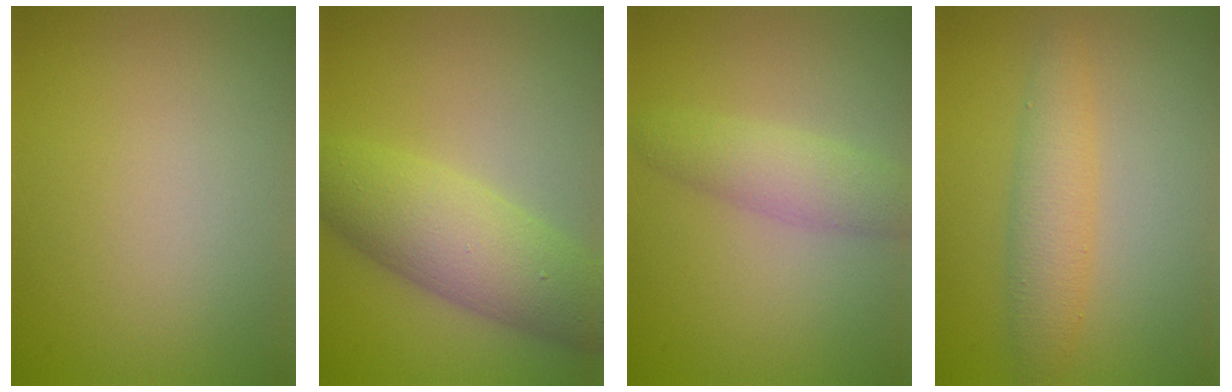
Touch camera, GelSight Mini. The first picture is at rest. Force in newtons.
{"total": 6.9, "press": 6.9, "slide": 0.1}
{"total": 3.3, "press": 3.3, "slide": 0.1}
{"total": 3.3, "press": 3.3, "slide": 0.1}